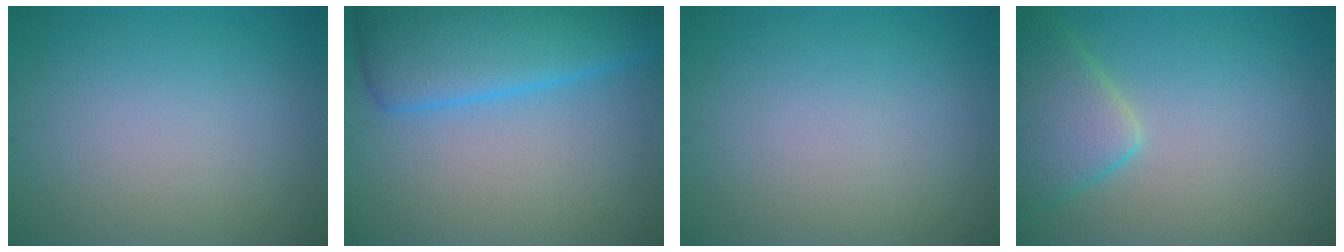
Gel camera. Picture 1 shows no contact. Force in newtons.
{"total": 8.3, "press": 8.3, "slide": 0.3}
{"total": 0.0}
{"total": 5.0, "press": 4.9, "slide": 0.5}